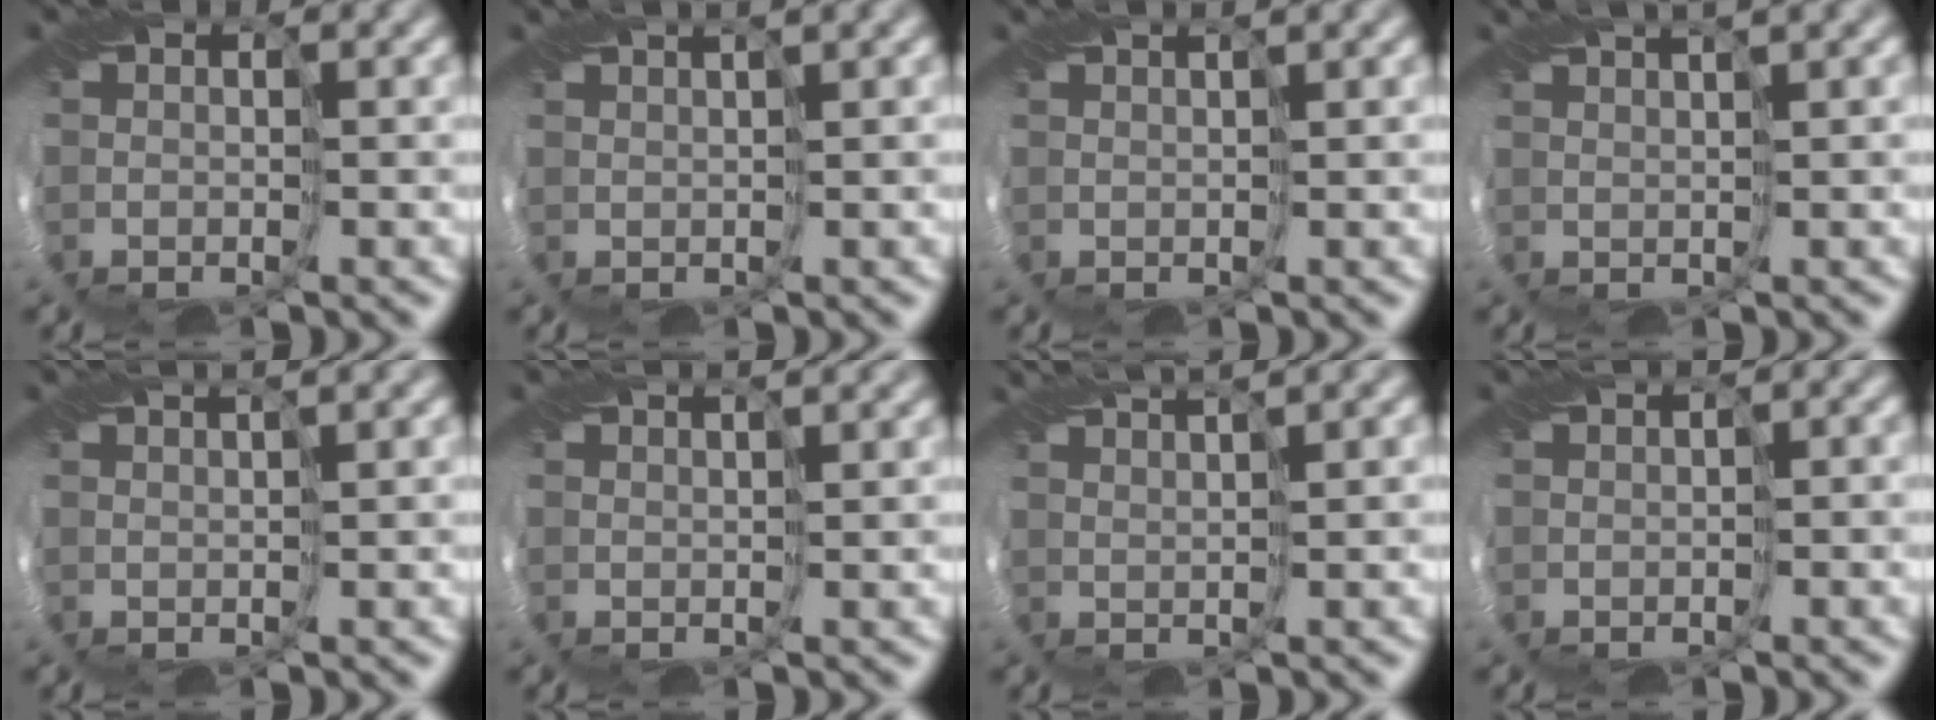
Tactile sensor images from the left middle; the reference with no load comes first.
{"total": 2.5, "force": [1.7, 0.1, 1.9], "torque": [-0.036, 0.006, 0.027]}
{"total": 1.8, "force": [1.3, 0.0, 1.2], "torque": [-0.026, 0.002, 0.021]}
{"total": 3.7, "force": [2.4, 0.2, 2.7], "torque": [-0.049, 0.010, 0.041]}
{"total": 3.1, "force": [2.3, 0.3, 2.1], "torque": [-0.037, 0.014, 0.026]}
{"total": 3.7, "force": [2.8, 0.9, 2.3], "torque": [-0.025, 0.017, 0.020]}
{"total": 4.3, "force": [3.3, 0.3, 2.7], "torque": [-0.053, 0.013, 0.053]}
{"total": 1.1, "force": [0.5, 0.0, 1.0], "torque": [-0.023, 0.003, 0.010]}